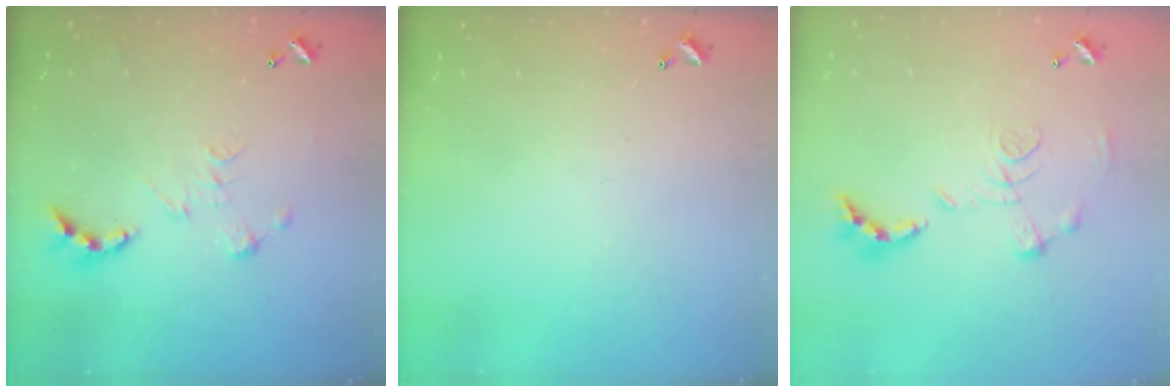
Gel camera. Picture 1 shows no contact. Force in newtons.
{"total": 0.0}
{"total": 1.2, "press": 0.4, "slide": 1.1}